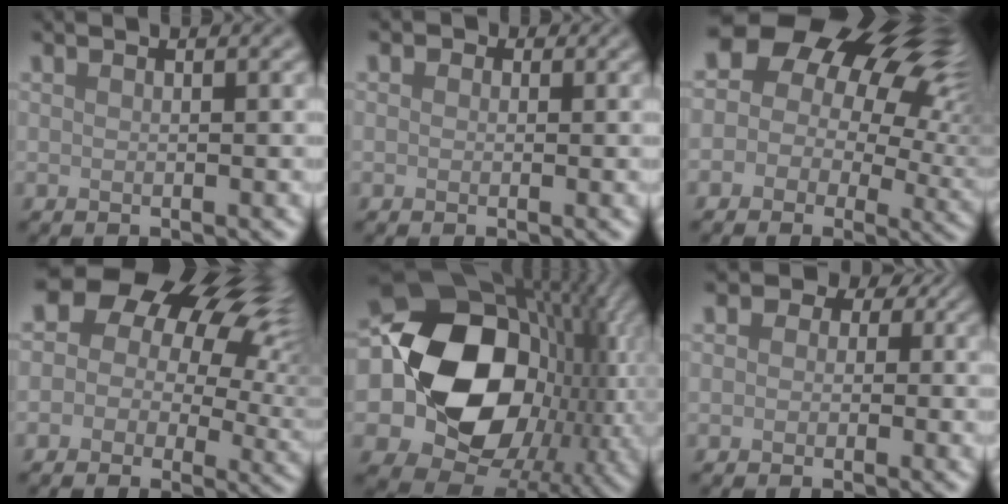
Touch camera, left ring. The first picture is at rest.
{"total": 1.4, "force": [0.5, 1.3, 0.5], "torque": [0.002, 0.001, -0.009]}
{"total": 17.5, "force": [7.1, 12.1, 10.5], "torque": [-0.162, 0.051, 0.100]}
{"total": 15.6, "force": [6.5, 11.3, 8.7], "torque": [-0.136, 0.048, 0.090]}
{"total": 18.2, "force": [-0.2, 14.4, 11.2], "torque": [-0.198, -0.016, 0.011]}
{"total": 4.5, "force": [1.3, 3.7, 2.2], "torque": [0.003, 0.016, -0.024]}